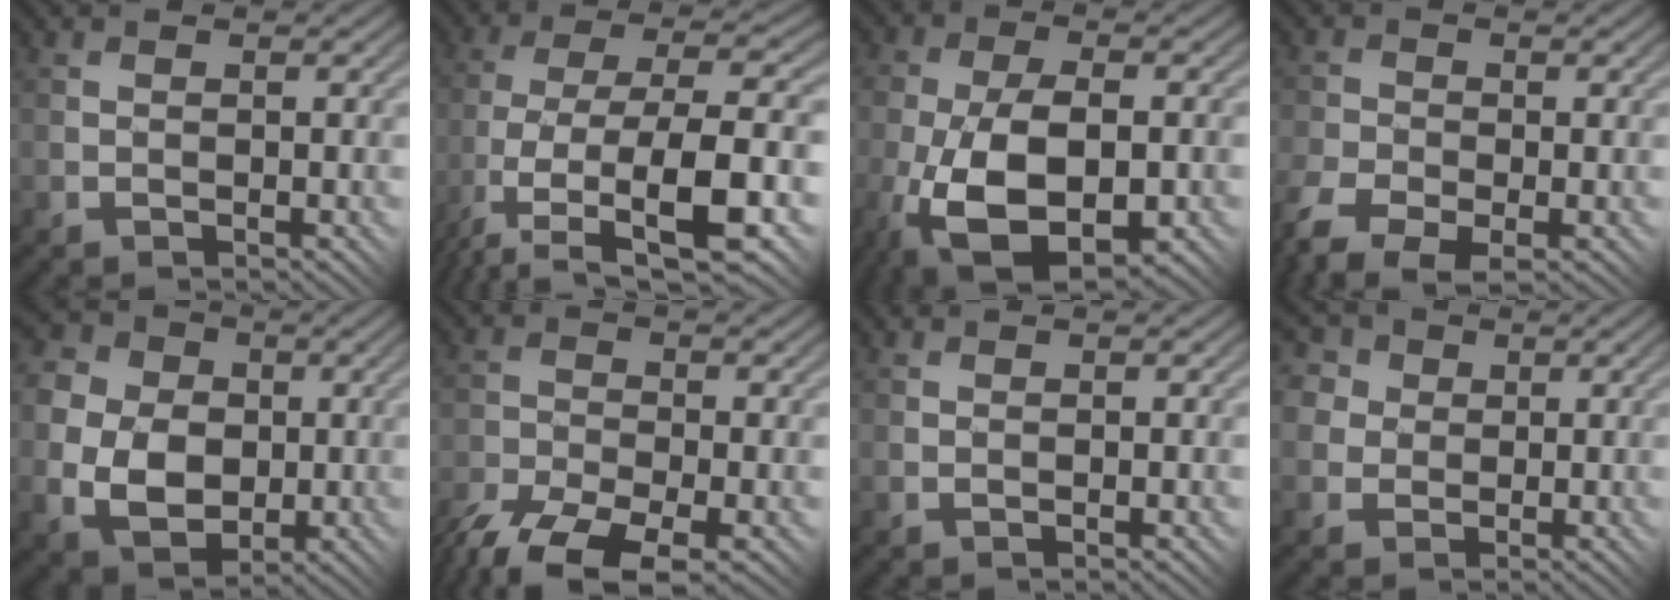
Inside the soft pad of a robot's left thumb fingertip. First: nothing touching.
{"total": 11.2, "force": [-4.3, 3.6, 9.7], "torque": [-0.193, -0.009, -0.076]}
{"total": 14.3, "force": [-5.3, 7.7, 10.7], "torque": [-0.211, -0.028, -0.074]}
{"total": 8.0, "force": [-5.1, 3.8, 4.7], "torque": [-0.110, -0.027, -0.091]}
{"total": 11.0, "force": [-0.7, 9.1, 6.2], "torque": [-0.158, -0.011, -0.018]}
{"total": 11.0, "force": [-8.3, 4.0, 6.1], "torque": [-0.128, -0.036, -0.136]}
{"total": 0.7, "force": [0.0, 0.3, 0.6], "torque": [-0.010, 0.000, 0.004]}
{"total": 8.4, "force": [3.6, 6.8, 3.3], "torque": [-0.096, 0.022, 0.051]}